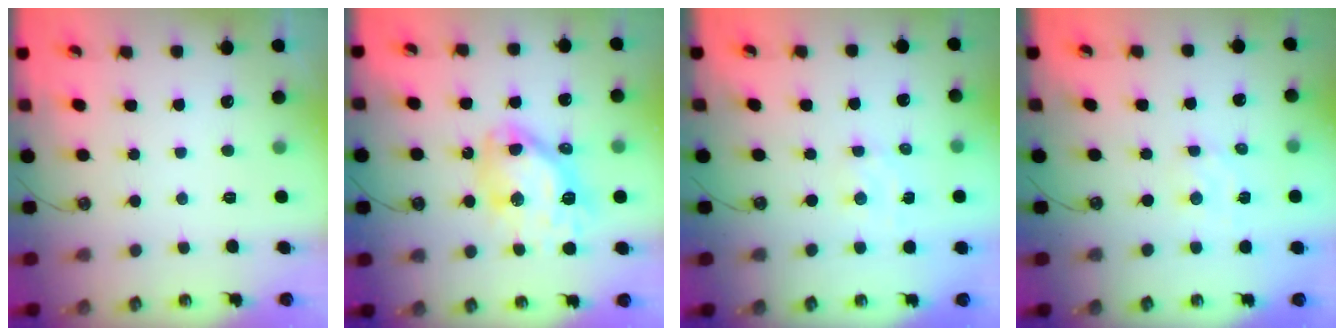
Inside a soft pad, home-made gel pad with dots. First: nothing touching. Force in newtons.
{"total": 14.3, "press": 14.2, "slide": 1.3}
{"total": 3.7, "press": 3.6, "slide": 0.2}
{"total": 2.4, "press": 2.3, "slide": 0.6}